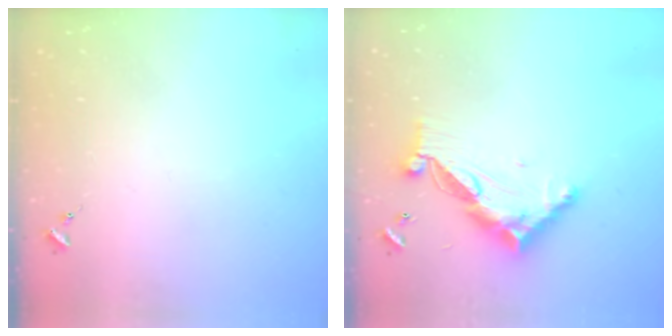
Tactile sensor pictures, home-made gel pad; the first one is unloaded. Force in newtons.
{"total": 13.7, "press": 13.6, "slide": 1.0}